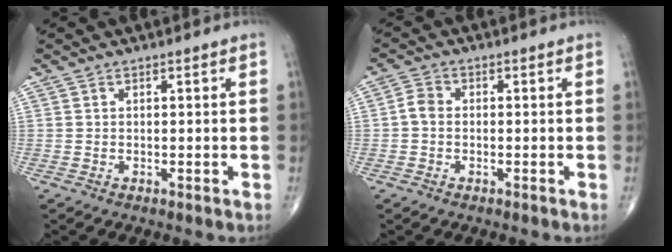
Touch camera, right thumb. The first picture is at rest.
{"total": 2.6, "force": [-0.4, 1.9, 1.6], "torque": [-0.027, 0.007, -0.016]}